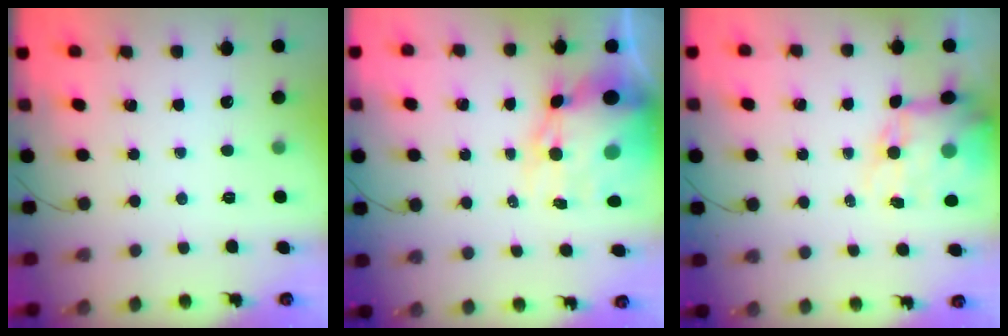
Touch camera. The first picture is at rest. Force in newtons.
{"total": 15.7, "press": 15.2, "slide": 3.7}
{"total": 12.8, "press": 12.3, "slide": 3.4}